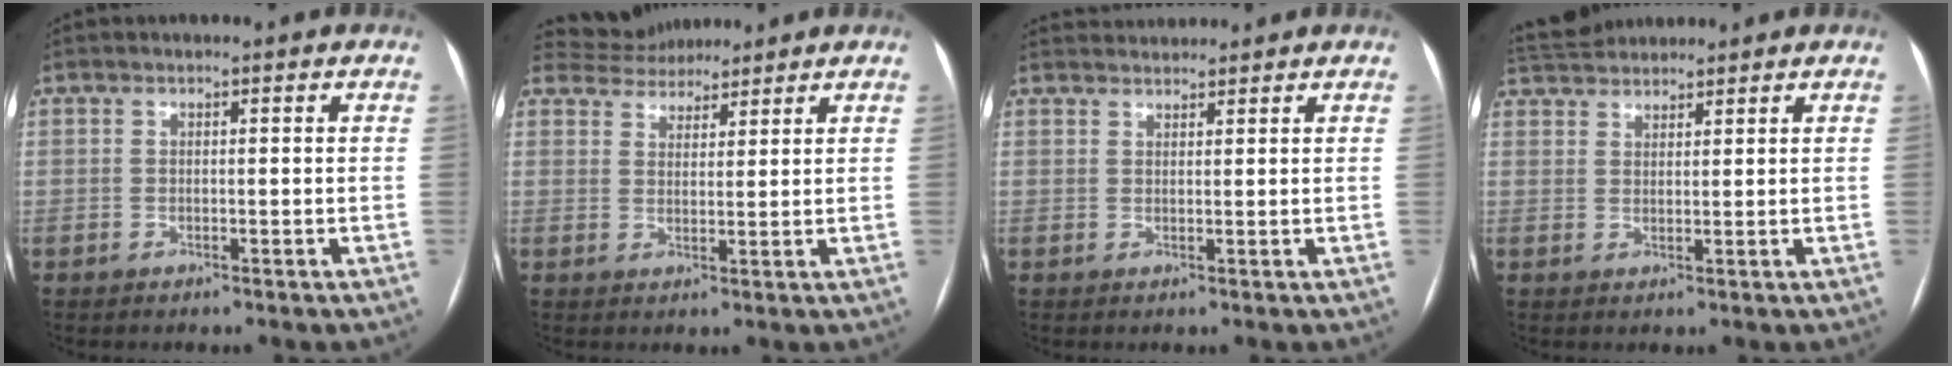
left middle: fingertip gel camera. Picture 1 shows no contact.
{"total": 6.0, "force": [5.8, 1.7, 0.3], "torque": [-0.009, 0.025, 0.096]}
{"total": 3.2, "force": [3.2, 0.3, -0.1], "torque": [-0.003, 0.028, 0.058]}
{"total": 6.5, "force": [6.2, 1.4, 1.5], "torque": [-0.033, 0.037, 0.112]}